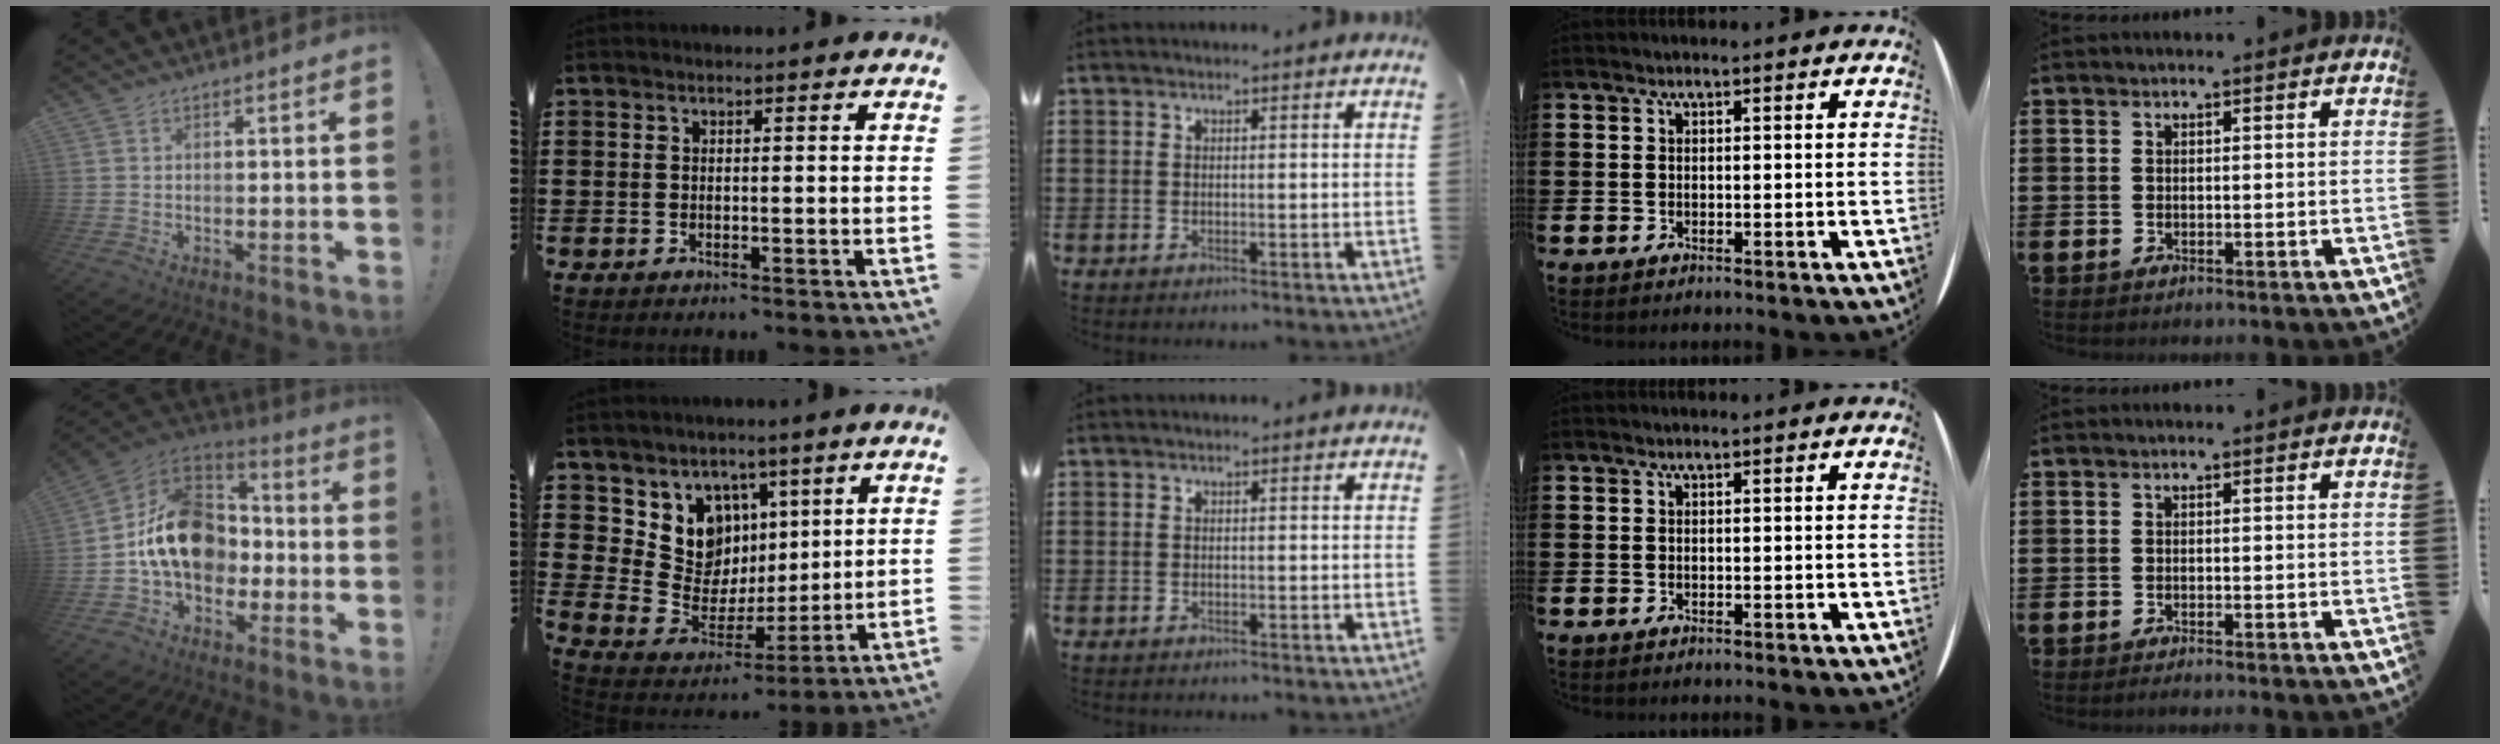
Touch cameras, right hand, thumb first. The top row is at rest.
{"thumb": {"total": 19.3, "force": [-1.0, 14.7, 12.5], "torque": [-0.192, 0.029, -0.004]}, "index": {"total": 9.4, "force": [3.8, 8.2, 2.6], "torque": [-0.093, -0.031, 0.080]}, "middle": {"total": 0.5, "force": [-0.5, 0.3, -0.1], "torque": [0.000, 0.004, -0.012]}, "little": {"total": 0.6, "force": [-0.5, -0.1, 0.3], "torque": [-0.005, -0.004, -0.009]}}